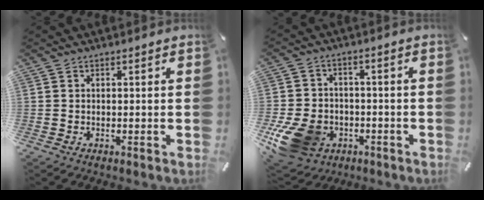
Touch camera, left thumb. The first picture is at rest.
{"total": 13.6, "force": [-5.5, 10.2, 7.1], "torque": [-0.151, 0.030, -0.093]}